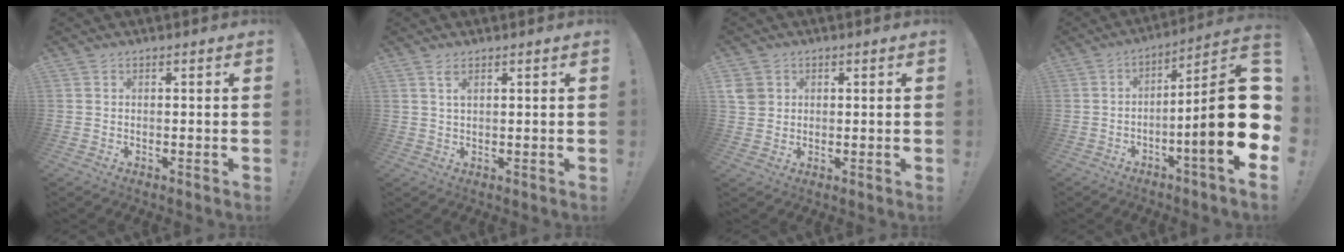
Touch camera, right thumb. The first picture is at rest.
{"total": 2.4, "force": [1.3, 0.7, 1.9], "torque": [-0.030, -0.004, 0.020]}
{"total": 4.7, "force": [1.7, 4.1, 1.4], "torque": [-0.018, 0.003, 0.034]}
{"total": 21.3, "force": [-3.2, 2.6, 20.9], "torque": [-0.312, 0.003, -0.054]}